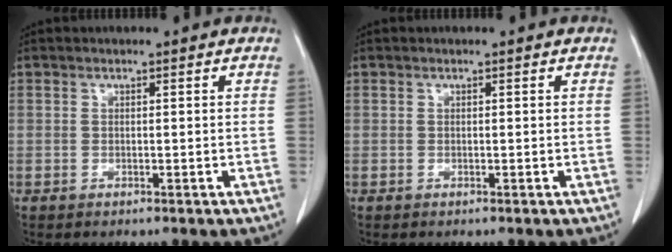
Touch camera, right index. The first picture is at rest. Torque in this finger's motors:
{"motor_torque": [0.00, 0.00, 0.00, 0.00]}